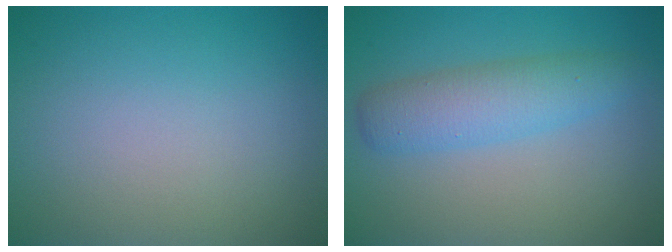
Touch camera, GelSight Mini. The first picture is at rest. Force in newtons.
{"total": 3.9, "press": 3.9, "slide": 0.1}